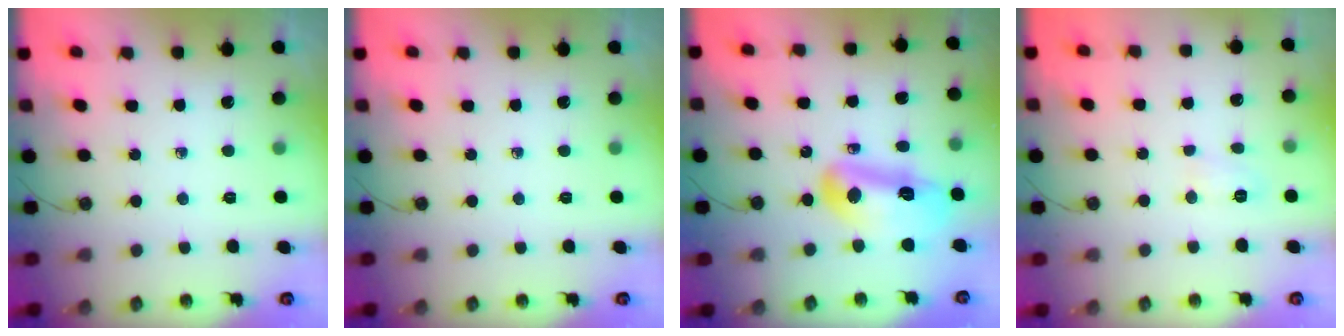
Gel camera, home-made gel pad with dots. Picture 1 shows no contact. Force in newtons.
{"total": 0.0}
{"total": 13.3, "press": 13.2, "slide": 1.6}
{"total": 4.6, "press": 4.4, "slide": 1.3}